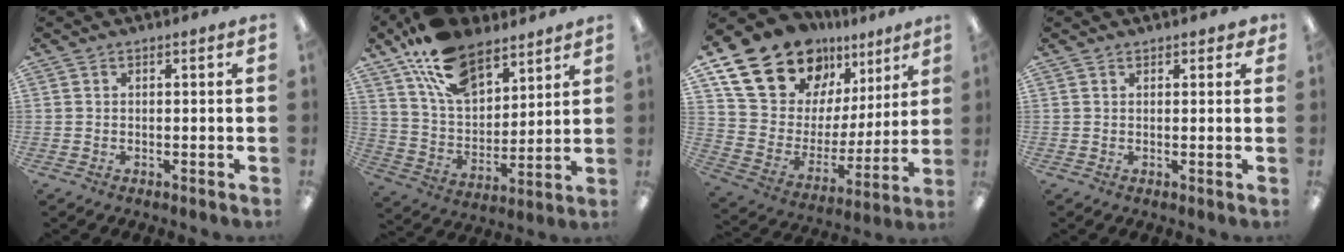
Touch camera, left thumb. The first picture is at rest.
{"total": 17.8, "force": [12.0, 9.4, 9.2], "torque": [-0.171, -0.053, 0.221]}
{"total": 21.0, "force": [14.9, 12.2, 8.5], "torque": [-0.161, -0.094, 0.281]}
{"total": 1.5, "force": [1.2, 0.8, 0.5], "torque": [-0.003, -0.001, 0.020]}